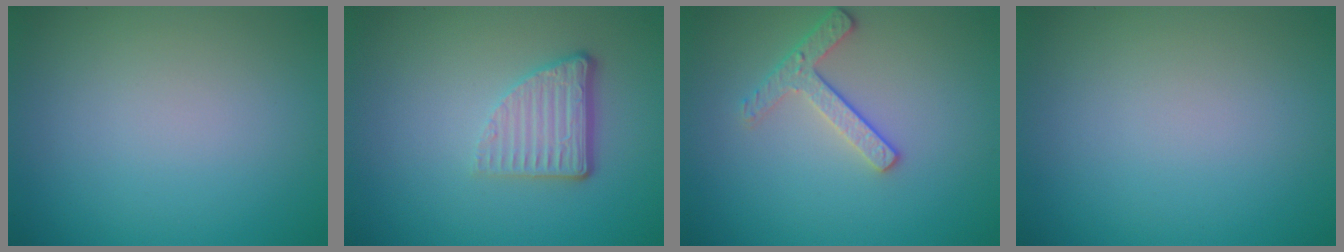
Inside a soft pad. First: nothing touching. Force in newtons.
{"total": 3.8, "press": 2.6, "slide": 2.8}
{"total": 2.4, "press": 2.3, "slide": 0.9}
{"total": 0.0}